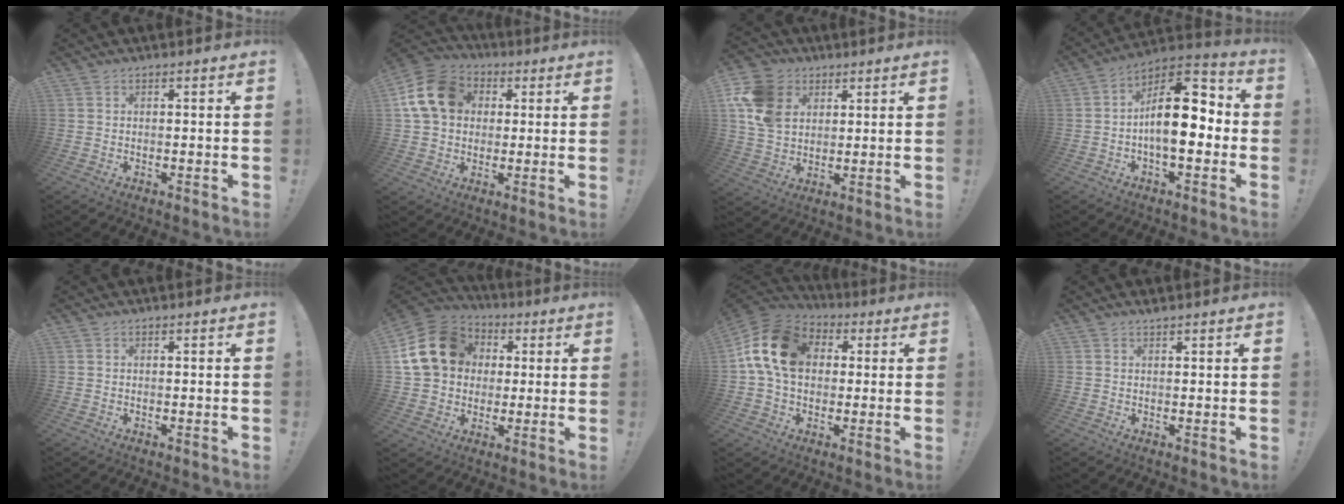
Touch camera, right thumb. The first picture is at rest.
{"total": 15.5, "force": [3.8, 12.1, 8.8], "torque": [-0.146, 0.005, 0.079]}
{"total": 14.6, "force": [4.9, 11.5, 7.5], "torque": [-0.145, -0.015, 0.100]}
{"total": 17.1, "force": [-0.8, 8.9, 14.6], "torque": [-0.219, 0.010, -0.012]}
{"total": 0.0}
{"total": 18.3, "force": [4.0, 14.8, 10.0], "torque": [-0.171, 0.002, 0.087]}
{"total": 16.8, "force": [3.1, 12.3, 11.1], "torque": [-0.193, 0.012, 0.062]}
{"total": 0.8, "force": [0.7, -0.2, 0.2], "torque": [-0.002, -0.002, 0.013]}